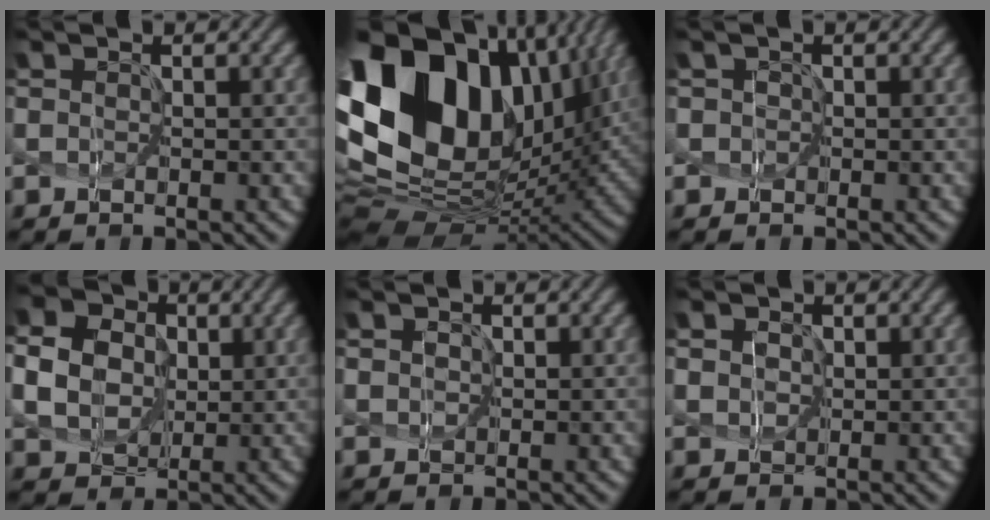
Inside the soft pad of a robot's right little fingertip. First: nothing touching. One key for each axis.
{"total": 19.8, "fx": 5.5, "fy": 13.2, "fz": 13.6, "tx": -0.283, "ty": 0.026, "tz": 0.109}
{"total": 1.8, "fx": 0.2, "fy": 1.7, "fz": 0.5, "tx": 0.016, "ty": 0.016, "tz": -0.024}
{"total": 5.2, "fx": 0.5, "fy": 4.3, "fz": 2.8, "tx": -0.070, "ty": 0.009, "tz": 0.007}
{"total": 1.2, "fx": 0.6, "fy": 0.9, "fz": 0.5, "tx": 0.007, "ty": 0.011, "tz": -0.007}
{"total": 3.4, "fx": 1.6, "fy": 2.6, "fz": 1.5, "tx": -0.014, "ty": 0.029, "tz": -0.002}